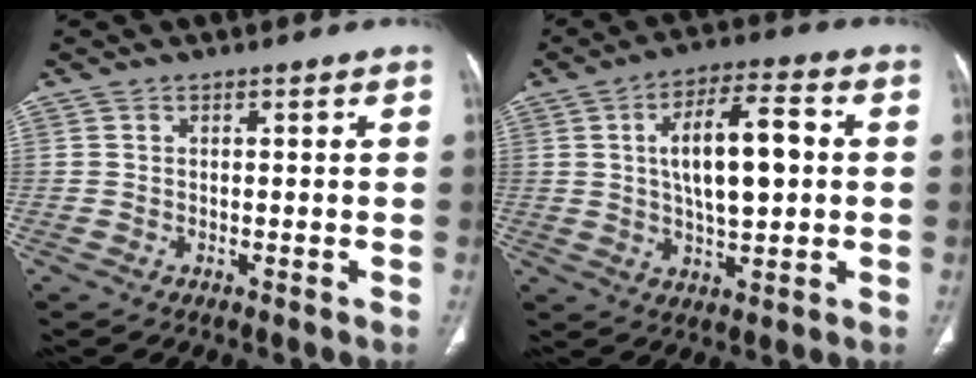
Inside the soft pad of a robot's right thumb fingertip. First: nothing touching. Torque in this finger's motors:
{"motor_torque": [-0.66, 1.93, 0.57, 0.77, 0.39]}